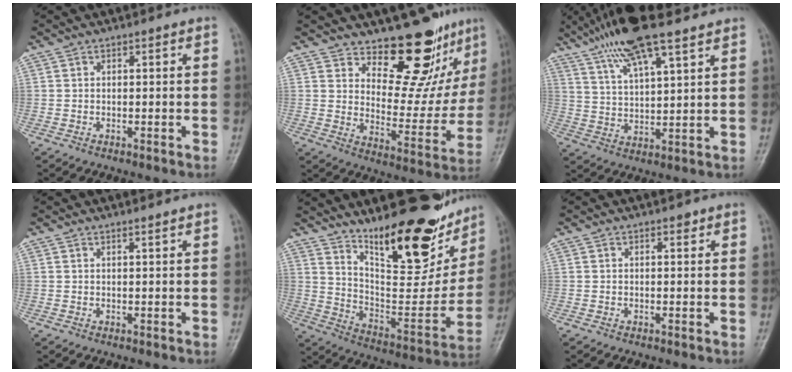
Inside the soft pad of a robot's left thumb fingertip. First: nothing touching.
{"total": 15.5, "force": [12.4, 6.4, 6.8], "torque": [-0.030, -0.109, 0.176]}
{"total": 13.9, "force": [9.6, 3.1, 9.5], "torque": [-0.173, -0.020, 0.179]}
{"total": 0.7, "force": [0.7, -0.2, 0.2], "torque": [-0.009, -0.007, 0.014]}
{"total": 25.8, "force": [17.3, 9.4, 16.7], "torque": [-0.194, -0.091, 0.272]}
{"total": 0.8, "force": [0.5, 0.5, 0.3], "torque": [0.000, -0.001, 0.004]}